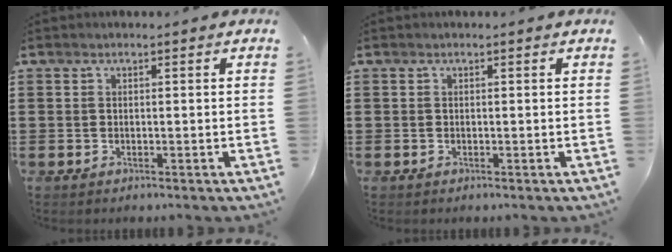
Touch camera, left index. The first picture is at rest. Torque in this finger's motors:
{"motor_torque": [-0.01, 0.00, 0.01, -0.01]}